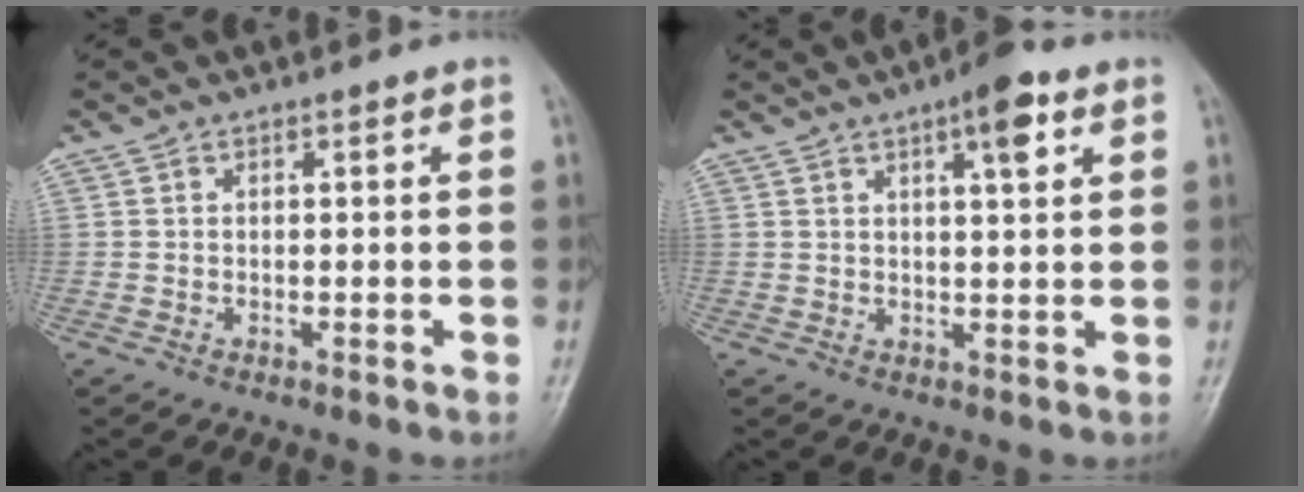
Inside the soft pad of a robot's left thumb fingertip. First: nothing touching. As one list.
[{"total": 6.3, "force": [3.1, 1.8, 5.2], "torque": [-0.065, -0.007, 0.041]}]